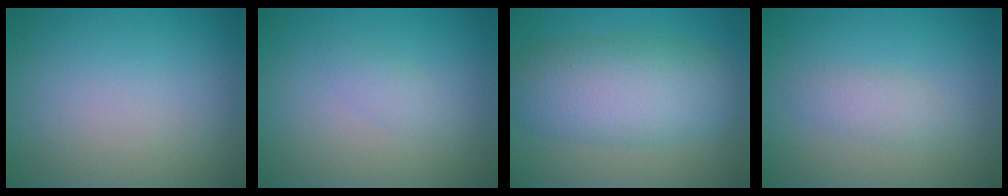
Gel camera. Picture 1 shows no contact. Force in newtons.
{"total": 1.1, "press": 1.1, "slide": 0.0}
{"total": 7.5, "press": 7.5, "slide": 0.3}
{"total": 1.8, "press": 1.8, "slide": 0.0}